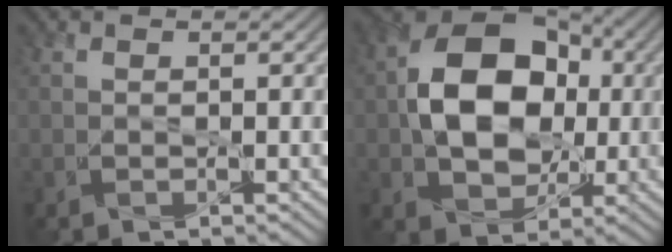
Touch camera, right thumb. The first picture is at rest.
{"total": 12.3, "force": [0.5, 9.1, 8.4], "torque": [-0.151, 0.013, 0.003]}